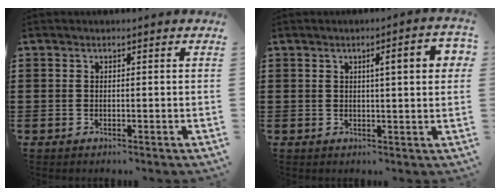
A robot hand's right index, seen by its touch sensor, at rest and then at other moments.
{"total": 5.2, "force": [1.3, 0.8, 4.9], "torque": [-0.078, 0.000, 0.015]}